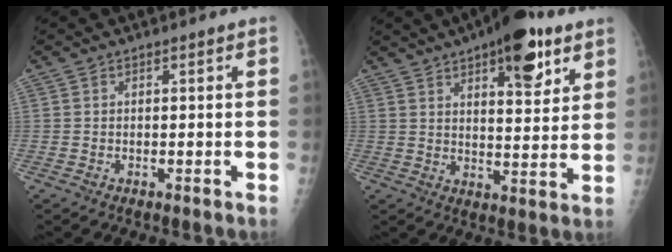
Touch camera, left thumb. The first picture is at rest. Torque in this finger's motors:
{"motor_torque": [1.97, 1.05, 1.33, -0.67, 0.11]}